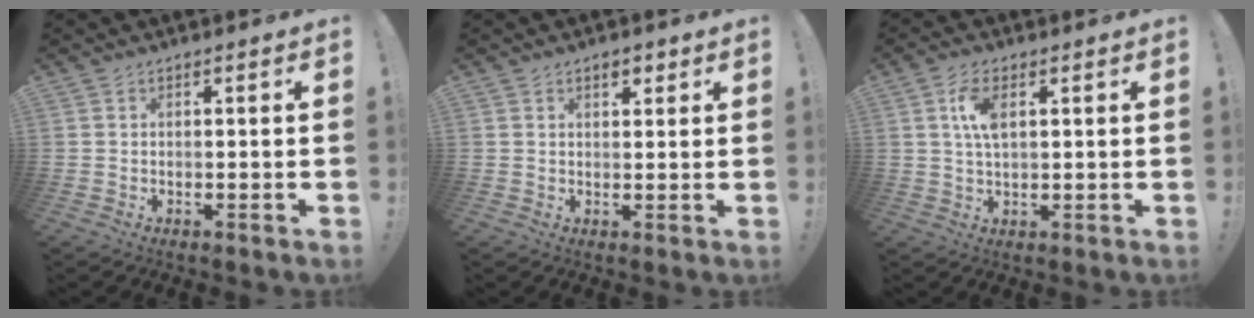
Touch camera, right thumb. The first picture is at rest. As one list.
[{"total": 2.7, "force": [1.5, 1.6, 1.6], "torque": [-0.013, -0.005, 0.022]}, {"total": 6.8, "force": [1.9, 3.2, 5.6], "torque": [-0.102, -0.002, 0.031]}]